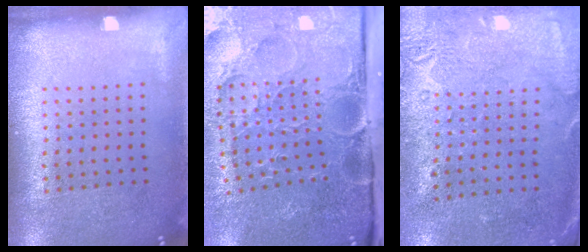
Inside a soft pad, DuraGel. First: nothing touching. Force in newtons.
{"total": 5.1, "press": 4.1, "slide": 3.1}
{"total": 2.7, "press": 2.2, "slide": 1.5}